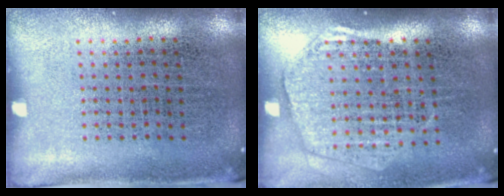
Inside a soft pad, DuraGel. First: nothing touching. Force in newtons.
{"total": 1.9, "press": 1.7, "slide": 0.8}